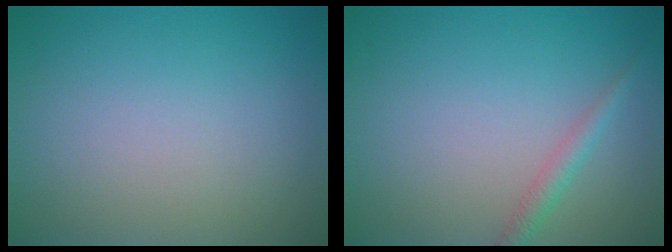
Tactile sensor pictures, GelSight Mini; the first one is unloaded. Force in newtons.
{"total": 1.5, "press": 1.5, "slide": 0.0}